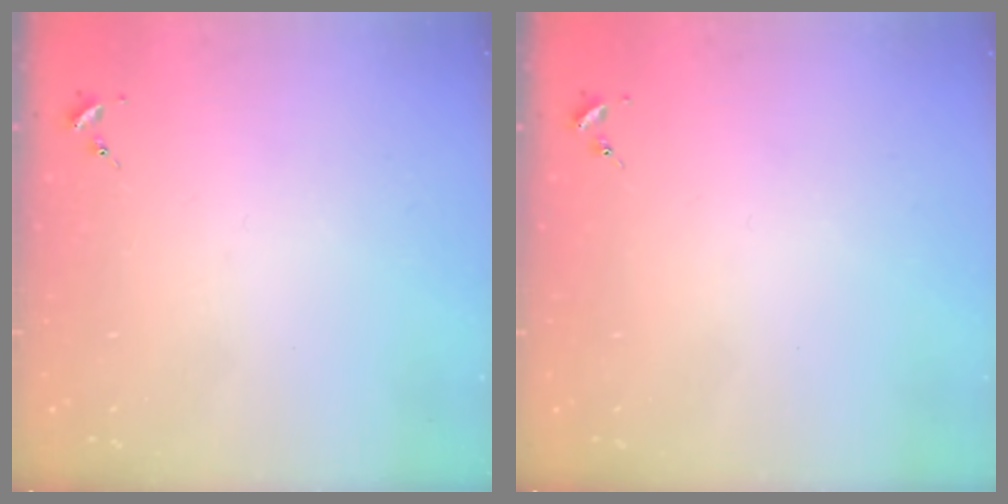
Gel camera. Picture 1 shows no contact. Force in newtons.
{"total": 0.0}